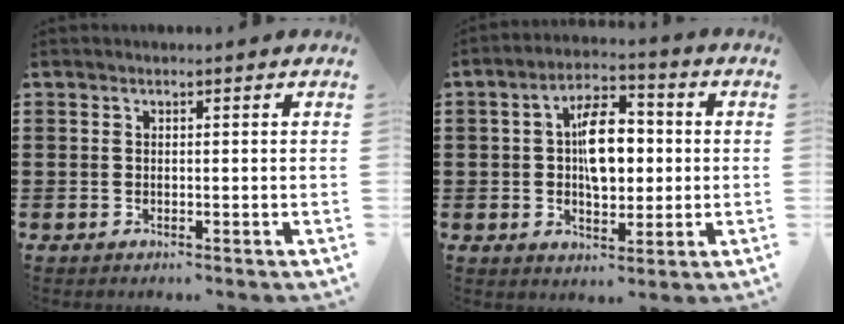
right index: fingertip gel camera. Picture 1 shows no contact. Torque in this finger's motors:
{"motor_torque": [2.14, 0.00, 0.93, 0.21]}